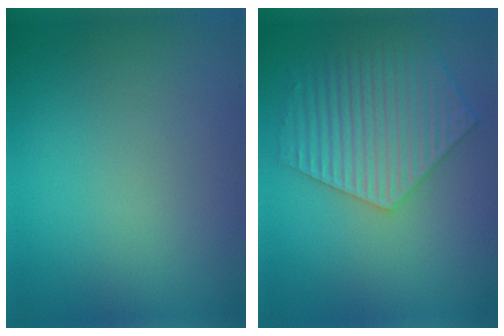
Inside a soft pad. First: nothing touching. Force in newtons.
{"total": 6.0, "press": 5.0, "slide": 3.2}